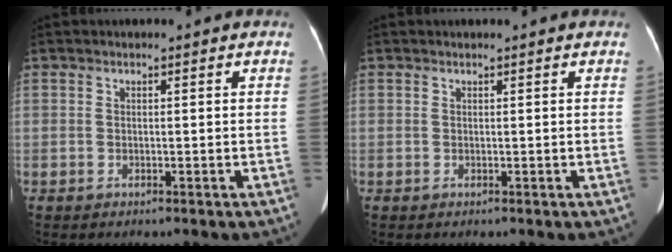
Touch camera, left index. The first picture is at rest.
{"total": 1.0, "force": [0.9, -0.1, 0.3], "torque": [-0.006, 0.014, 0.018]}